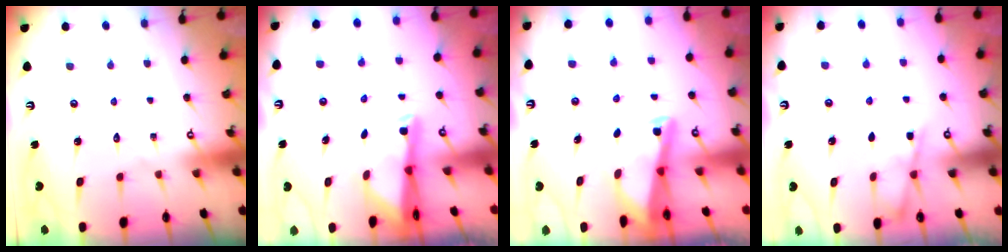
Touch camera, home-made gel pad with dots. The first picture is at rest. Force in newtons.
{"total": 2.6, "press": 2.6, "slide": 0.5}
{"total": 3.0, "press": 3.0, "slide": 0.3}
{"total": 4.6, "press": 4.6, "slide": 0.6}